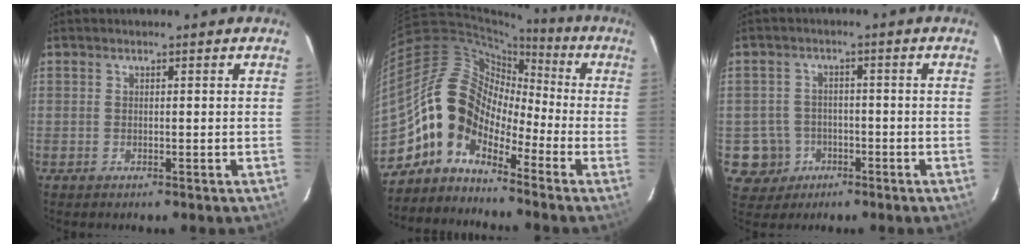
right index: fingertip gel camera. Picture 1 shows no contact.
{"total": 10.6, "force": [-5.6, 7.2, 5.3], "torque": [-0.086, 0.034, -0.130]}
{"total": 6.3, "force": [-2.2, 5.9, 0.5], "torque": [-0.028, 0.023, -0.029]}